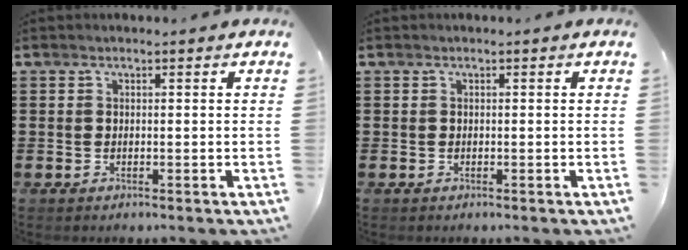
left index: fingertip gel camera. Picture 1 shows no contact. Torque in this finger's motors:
{"motor_torque": [-0.02, -0.02, 0.00, -0.01]}